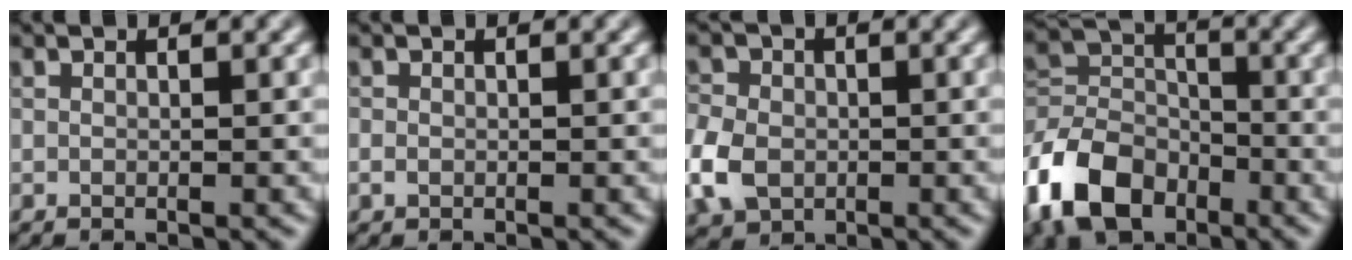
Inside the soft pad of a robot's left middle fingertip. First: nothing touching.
{"total": 0.7, "force": [-0.3, 0.6, 0.3], "torque": [-0.005, -0.002, -0.005]}
{"total": 5.4, "force": [-1.5, 4.2, 3.0], "torque": [-0.077, -0.005, -0.041]}
{"total": 8.8, "force": [-4.8, 5.8, 4.6], "torque": [-0.096, -0.001, -0.110]}